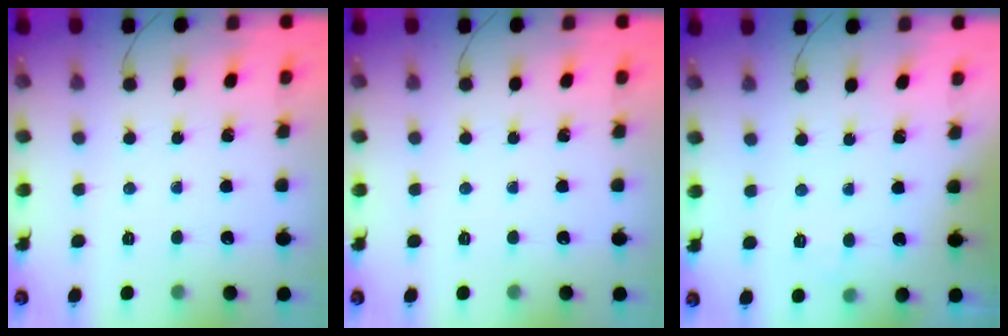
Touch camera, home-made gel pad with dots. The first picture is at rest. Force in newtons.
{"total": 0.0}
{"total": 4.8, "press": 4.6, "slide": 1.3}